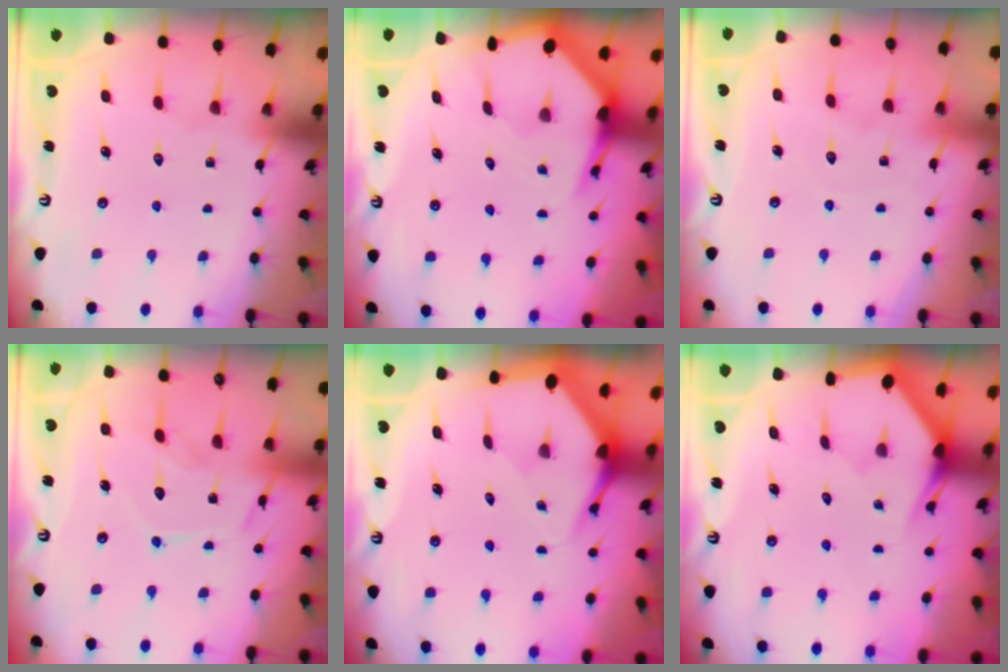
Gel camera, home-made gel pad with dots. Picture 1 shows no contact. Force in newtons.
{"total": 4.6, "press": 4.6, "slide": 0.4}
{"total": 4.7, "press": 4.6, "slide": 0.5}
{"total": 11.5, "press": 11.5, "slide": 0.9}
{"total": 5.2, "press": 5.1, "slide": 0.3}
{"total": 3.0, "press": 3.0, "slide": 0.1}